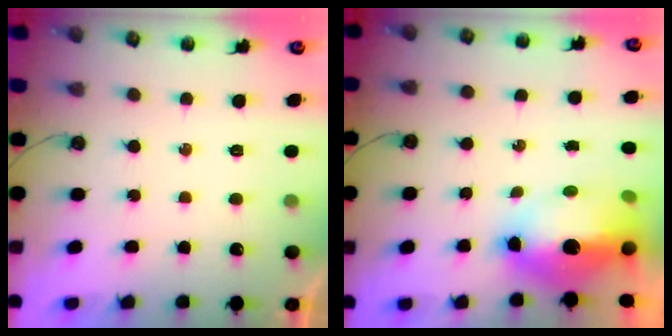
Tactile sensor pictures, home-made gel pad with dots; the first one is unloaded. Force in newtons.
{"total": 11.0, "press": 10.9, "slide": 1.1}